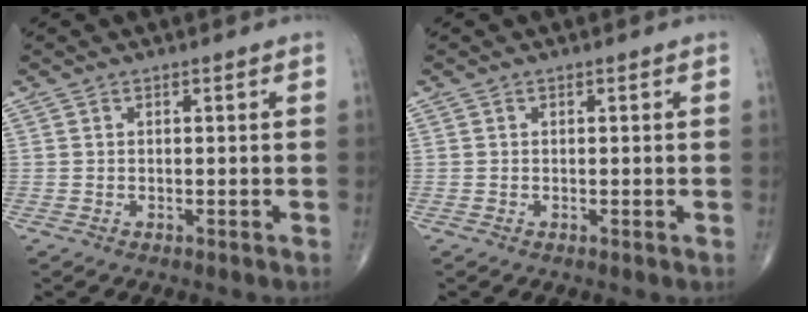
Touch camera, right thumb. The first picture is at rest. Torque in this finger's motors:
{"motor_torque": [0.33, 0.20, 0.05, 0.09, -0.03]}